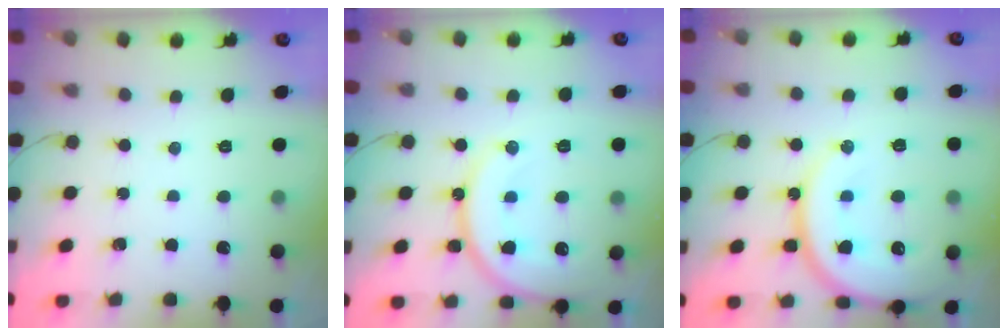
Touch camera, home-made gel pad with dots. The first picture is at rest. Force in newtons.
{"total": 16.7, "press": 16.6, "slide": 1.9}
{"total": 18.3, "press": 18.2, "slide": 1.8}